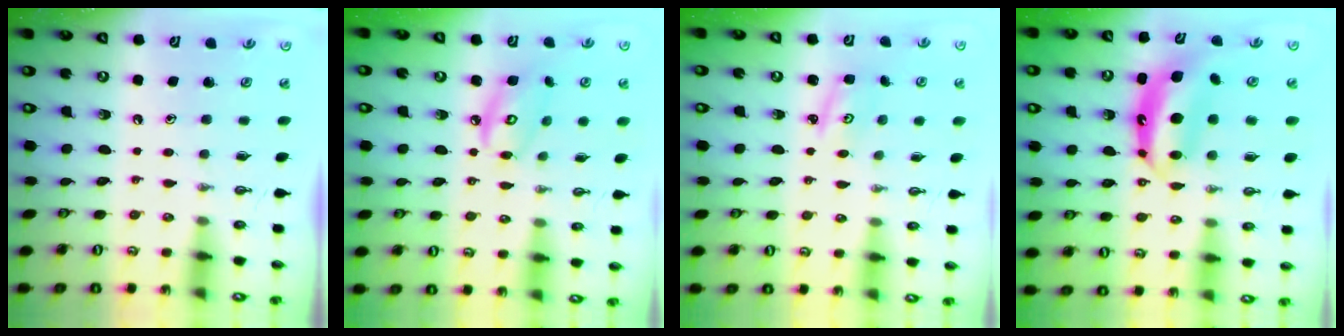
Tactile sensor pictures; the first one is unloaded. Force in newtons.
{"total": 8.1, "press": 8.1, "slide": 0.5}
{"total": 2.8, "press": 2.8, "slide": 0.4}
{"total": 7.3, "press": 7.3, "slide": 0.5}